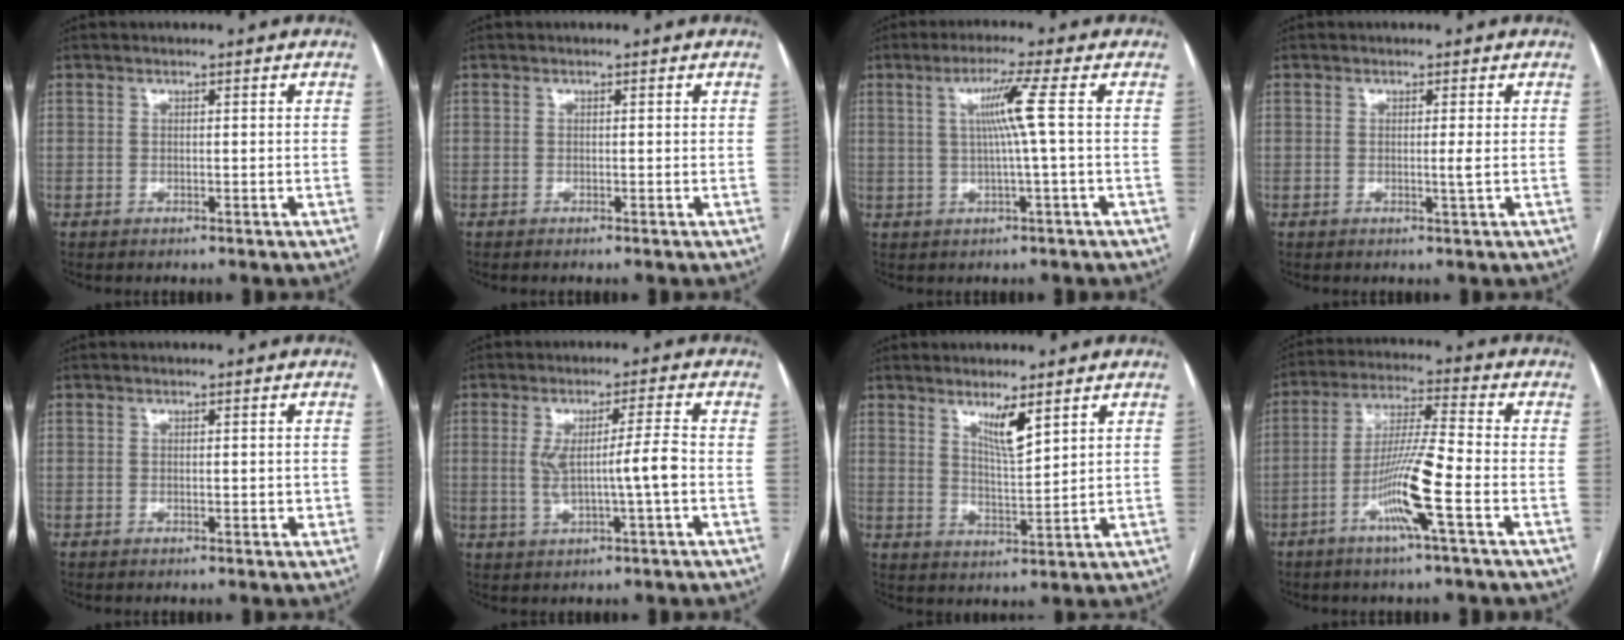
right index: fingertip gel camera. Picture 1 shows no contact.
{"total": 0.0}
{"total": 5.7, "force": [0.8, -1.6, 5.4], "torque": [-0.101, 0.005, 0.019]}
{"total": 1.2, "force": [0.0, -0.4, 1.1], "torque": [-0.018, -0.003, -0.002]}
{"total": 1.4, "force": [-0.1, 0.5, 1.3], "torque": [-0.019, -0.001, 0.000]}
{"total": 6.7, "force": [-0.5, -0.2, 6.7], "torque": [-0.121, 0.003, -0.004]}
{"total": 5.1, "force": [3.2, 0.5, 3.9], "torque": [-0.071, -0.012, 0.062]}
{"total": 10.8, "force": [-4.3, -0.7, 9.9], "torque": [-0.192, -0.005, -0.085]}